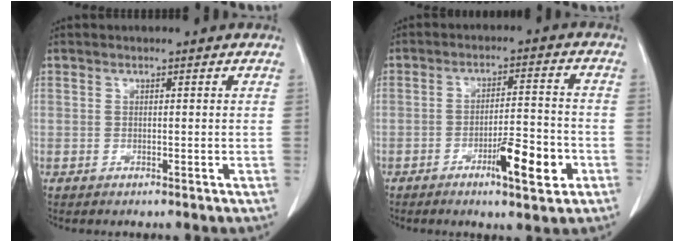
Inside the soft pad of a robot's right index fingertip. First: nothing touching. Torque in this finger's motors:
{"motor_torque": [0.51, -0.47, 0.40, 0.09]}